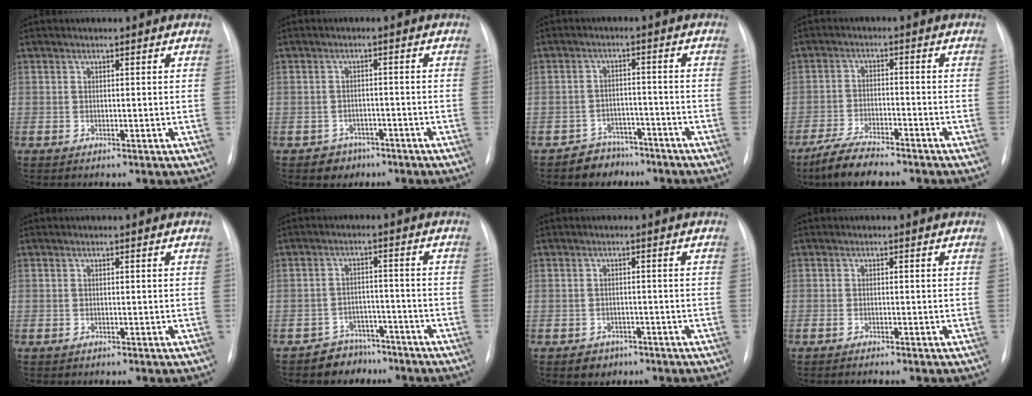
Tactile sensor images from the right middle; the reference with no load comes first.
{"total": 3.3, "force": [-2.1, 2.5, 0.0], "torque": [0.000, 0.012, -0.029]}
{"total": 5.0, "force": [-3.9, 3.1, -0.2], "torque": [0.008, 0.012, -0.059]}
{"total": 7.9, "force": [-6.5, 1.4, 4.2], "torque": [-0.085, -0.021, -0.117]}
{"total": 0.0}
{"total": 5.2, "force": [-4.2, 3.1, -0.3], "torque": [0.011, 0.015, -0.064]}
{"total": 2.6, "force": [-1.6, 2.0, 0.3], "torque": [-0.007, 0.007, -0.019]}
{"total": 2.0, "force": [-1.6, 0.3, 1.1], "torque": [-0.018, -0.004, -0.018]}